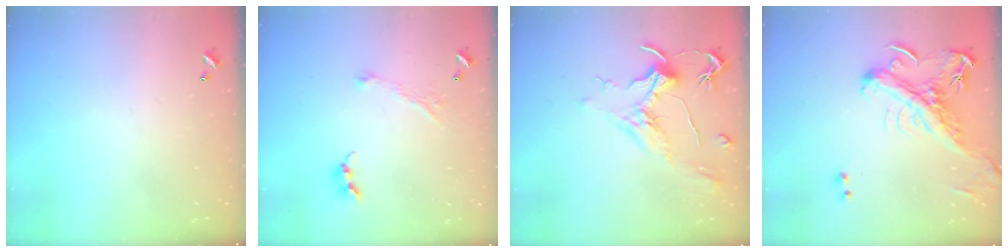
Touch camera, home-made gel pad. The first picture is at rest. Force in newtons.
{"total": 2.9, "press": 2.8, "slide": 0.4}
{"total": 2.1, "press": 2.0, "slide": 0.8}
{"total": 3.4, "press": 3.2, "slide": 1.1}